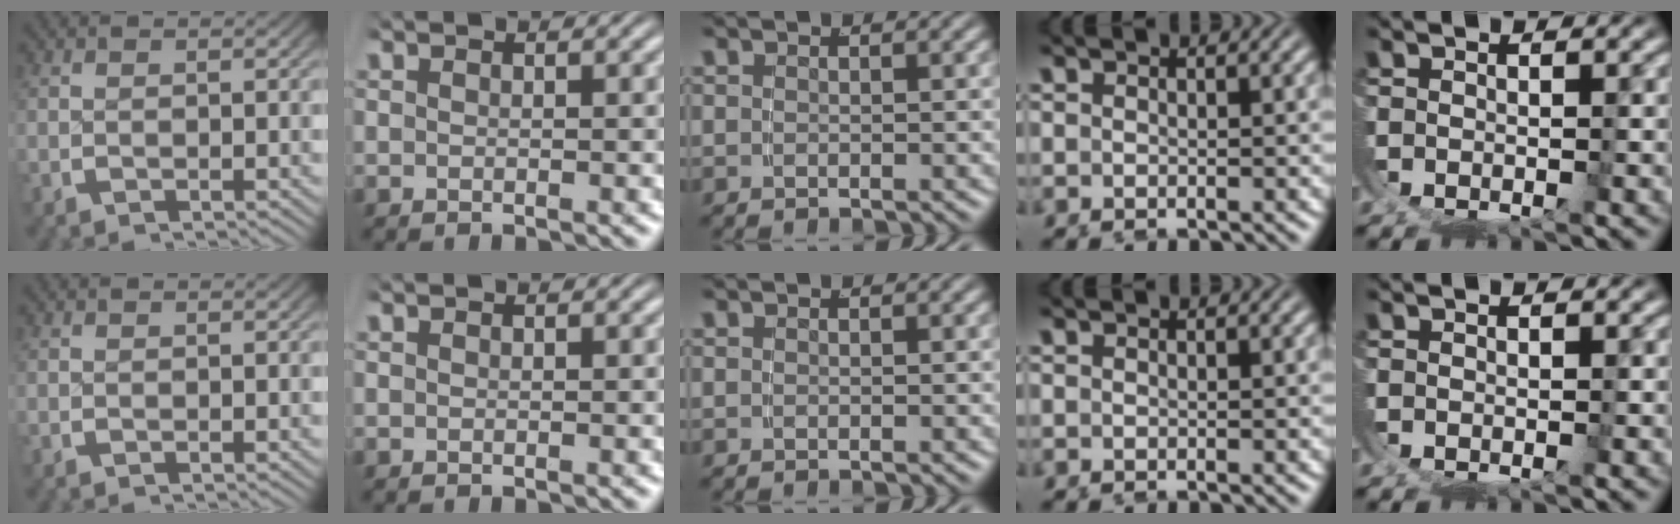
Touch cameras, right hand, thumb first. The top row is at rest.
{}